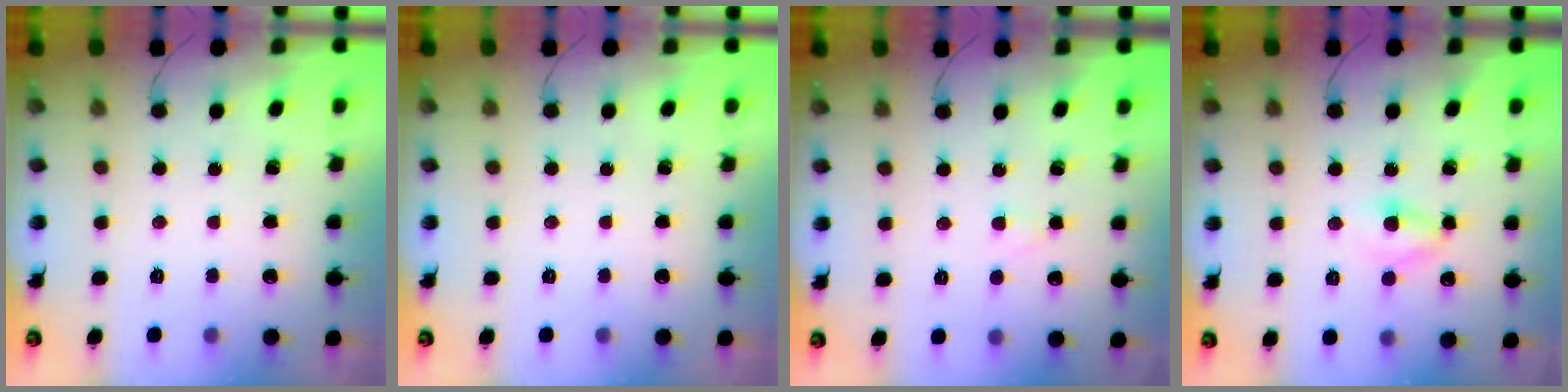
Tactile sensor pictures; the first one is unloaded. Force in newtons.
{"total": 0.0}
{"total": 1.3, "press": 1.0, "slide": 0.7}
{"total": 4.2, "press": 3.9, "slide": 1.5}